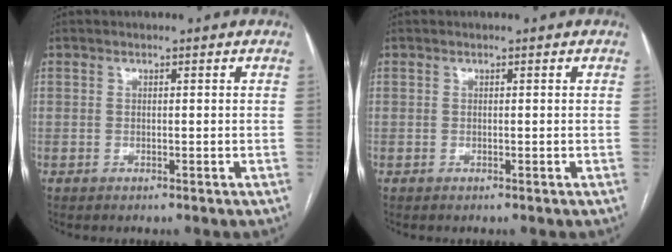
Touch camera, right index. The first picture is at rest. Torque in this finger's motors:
{"motor_torque": [0.00, 0.00, 0.00, 0.00]}